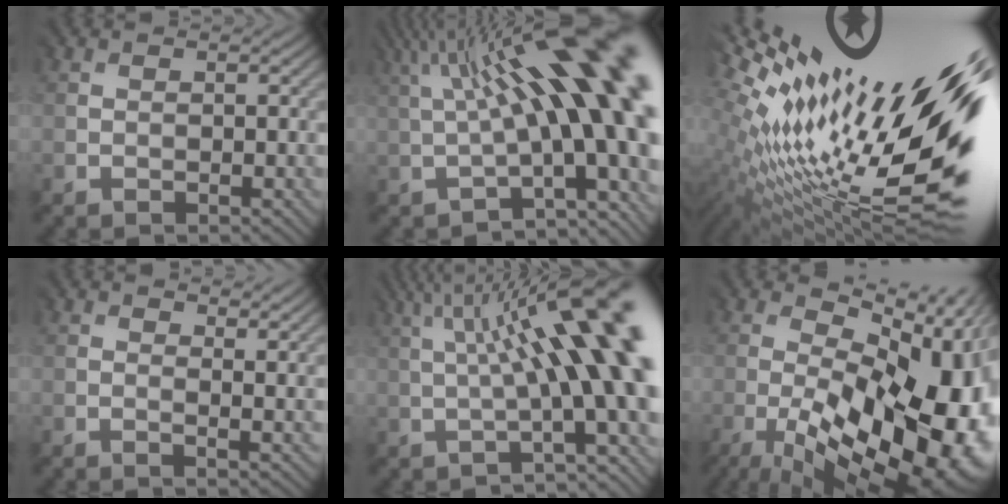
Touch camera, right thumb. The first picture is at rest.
{"total": 18.5, "force": [3.8, 5.4, 17.3], "torque": [-0.232, 0.021, 0.071]}
{"total": 19.6, "force": [4.5, 7.0, 17.7], "torque": [-0.278, -0.034, 0.086]}
{"total": 2.0, "force": [1.5, 0.0, 1.4], "torque": [-0.036, -0.003, 0.020]}
{"total": 15.9, "force": [3.5, 3.6, 15.1], "torque": [-0.196, 0.025, 0.068]}
{"total": 20.5, "force": [-5.7, 9.5, 17.2], "torque": [-0.252, -0.024, -0.071]}